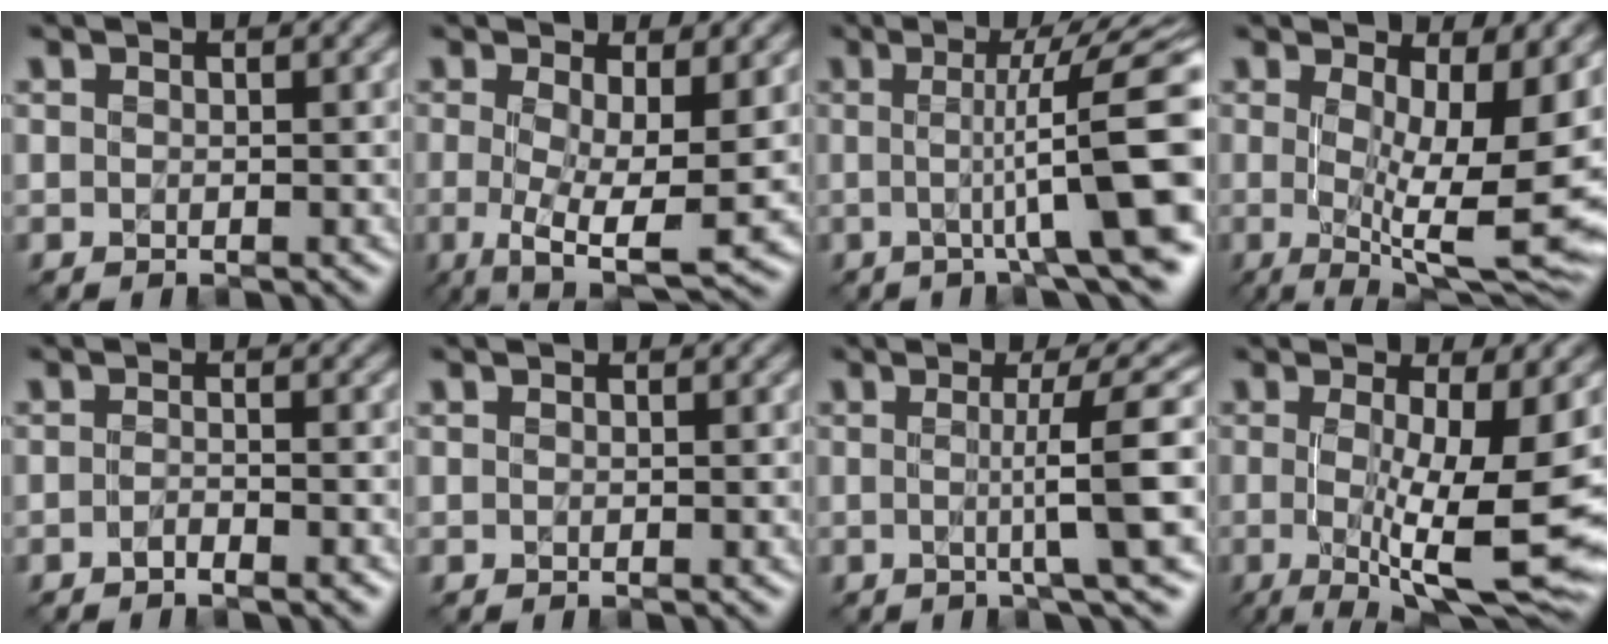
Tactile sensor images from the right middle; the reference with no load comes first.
{"total": 6.9, "force": [-0.5, 1.6, 6.7], "torque": [-0.111, -0.014, -0.007]}
{"total": 12.2, "force": [-0.3, 2.3, 12.0], "torque": [-0.136, 0.008, -0.012]}
{"total": 10.2, "force": [0.0, 2.6, 9.9], "torque": [-0.144, -0.014, 0.001]}
{"total": 1.5, "force": [-1.1, 0.3, 1.0], "torque": [-0.018, 0.003, -0.024]}
{"total": 0.0}
{"total": 6.4, "force": [0.1, 0.8, 6.3], "torque": [-0.093, 0.009, -0.001]}
{"total": 9.6, "force": [-1.1, 1.9, 9.3], "torque": [-0.144, -0.021, -0.014]}